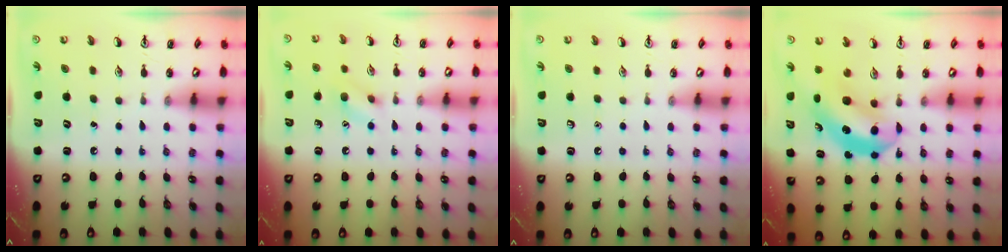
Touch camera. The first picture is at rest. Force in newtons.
{"total": 7.2, "press": 7.1, "slide": 1.2}
{"total": 0.0}
{"total": 5.6, "press": 5.4, "slide": 1.5}